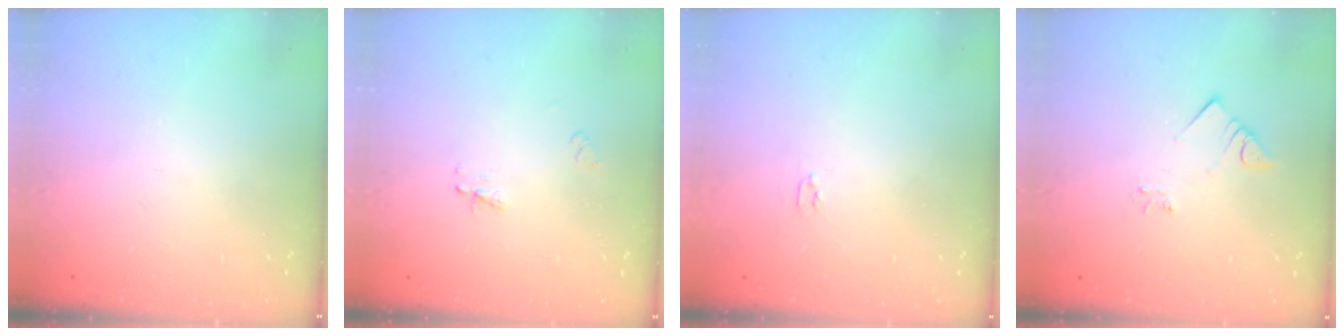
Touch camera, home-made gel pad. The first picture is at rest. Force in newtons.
{"total": 2.3, "press": 2.2, "slide": 0.2}
{"total": 2.0, "press": 2.0, "slide": 0.3}
{"total": 3.2, "press": 3.2, "slide": 0.1}